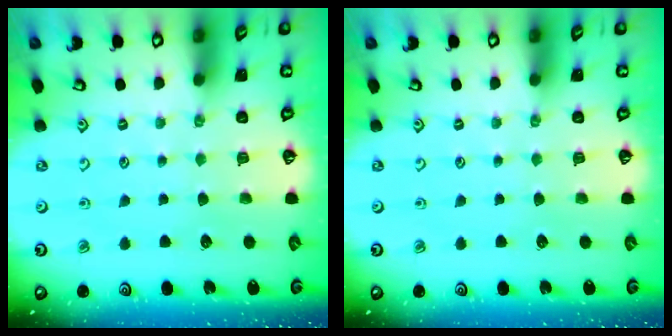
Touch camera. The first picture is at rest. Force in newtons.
{"total": 0.0}